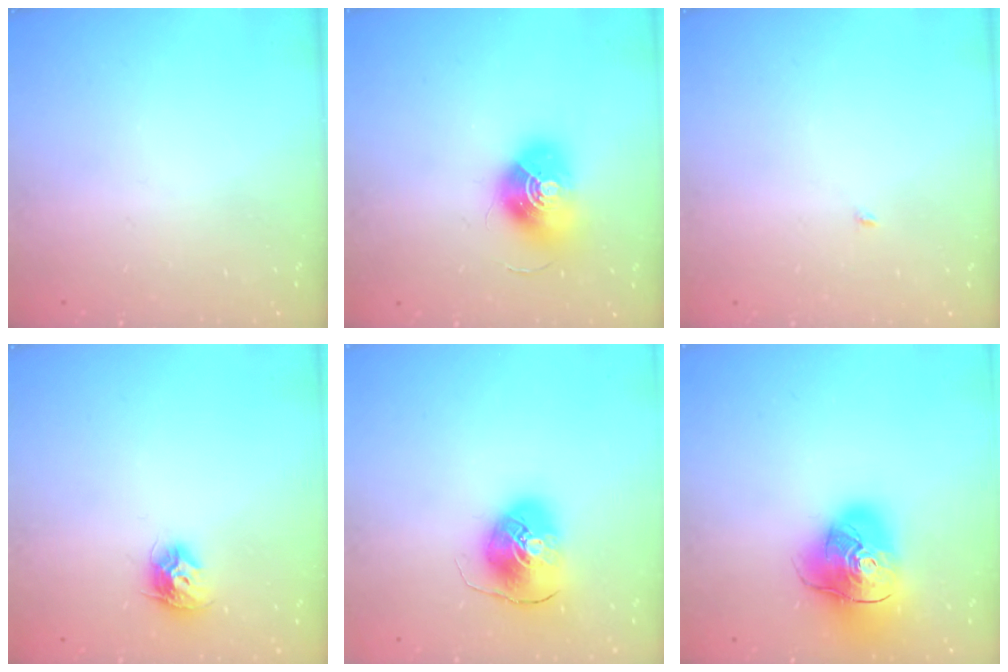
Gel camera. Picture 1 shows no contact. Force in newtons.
{"total": 13.5, "press": 13.5, "slide": 0.6}
{"total": 1.9, "press": 1.9, "slide": 0.2}
{"total": 8.9, "press": 8.9, "slide": 0.1}
{"total": 9.3, "press": 9.2, "slide": 1.0}
{"total": 17.9, "press": 17.8, "slide": 2.3}